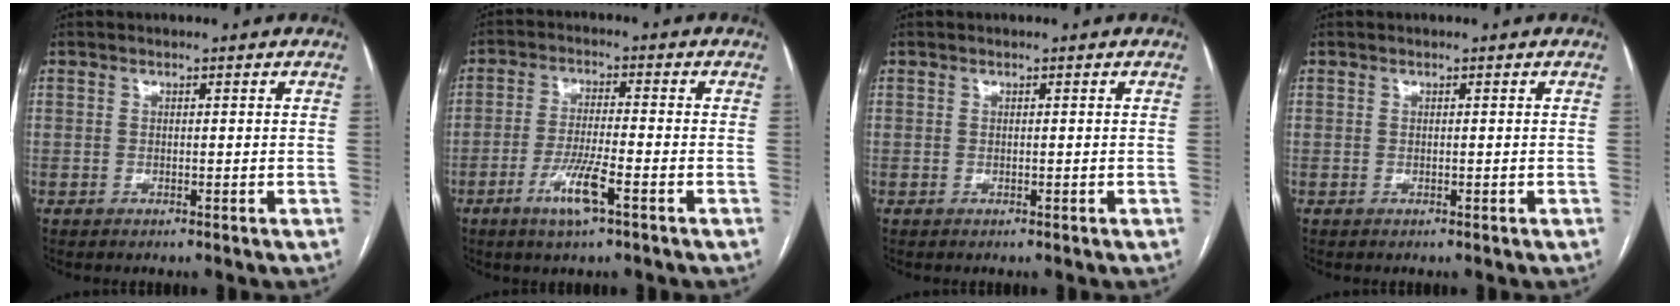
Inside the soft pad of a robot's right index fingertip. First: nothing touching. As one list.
[{"total": 6.5, "force": [-3.3, 0.3, 5.7], "torque": [-0.109, -0.010, -0.061]}, {"total": 0.0}, {"total": 0.0}]